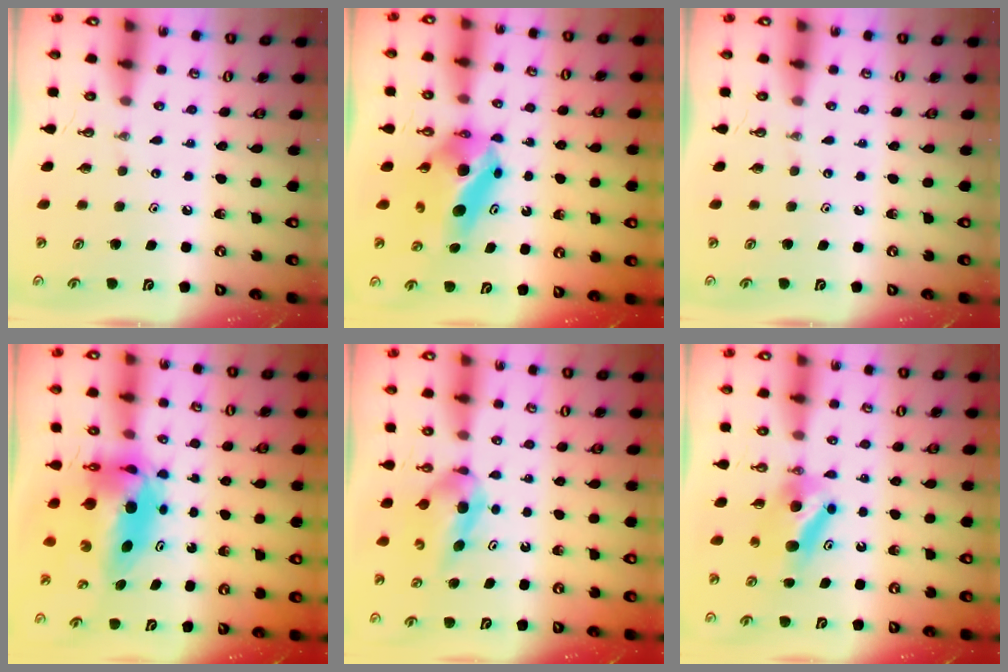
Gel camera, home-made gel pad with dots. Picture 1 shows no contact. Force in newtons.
{"total": 7.4, "press": 7.2, "slide": 1.8}
{"total": 0.0}
{"total": 9.9, "press": 8.7, "slide": 4.6}
{"total": 5.4, "press": 5.4, "slide": 0.2}
{"total": 7.3, "press": 7.0, "slide": 2.0}